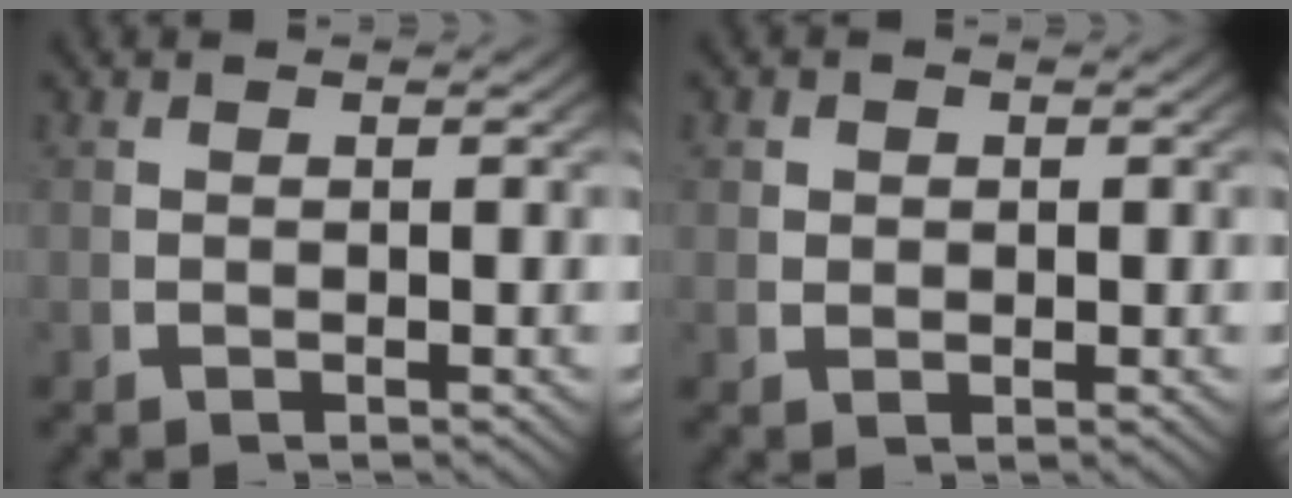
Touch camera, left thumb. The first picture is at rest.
{"total": 1.6, "force": [0.5, 1.3, 0.7], "torque": [-0.017, -0.009, 0.015]}